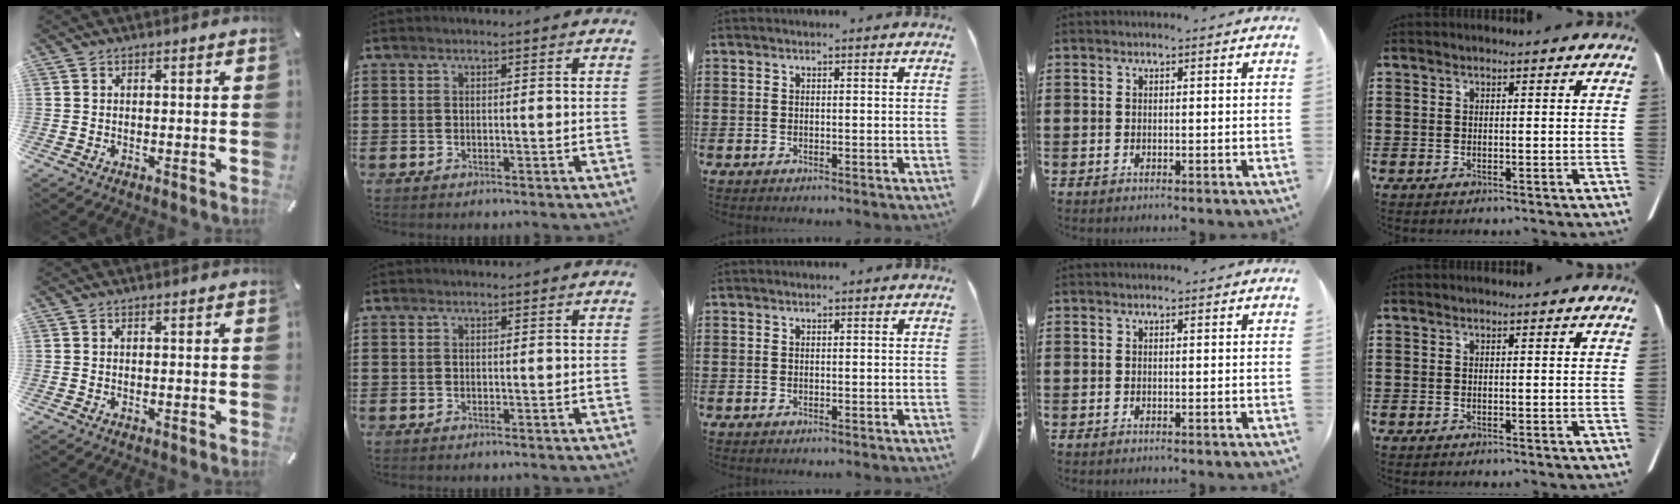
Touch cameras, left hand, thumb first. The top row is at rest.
{}